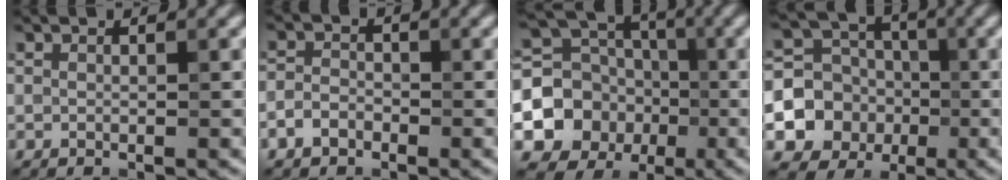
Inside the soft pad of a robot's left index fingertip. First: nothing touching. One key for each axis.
{"total": 2.0, "fx": -1.3, "fy": 1.4, "fz": 0.8, "tx": -0.004, "ty": 0.006, "tz": -0.034}
{"total": 9.2, "fx": -1.5, "fy": 8.1, "fz": 4.2, "tx": -0.093, "ty": -0.012, "tz": -0.031}
{"total": 7.4, "fx": -1.6, "fy": 6.5, "fz": 3.0, "tx": -0.064, "ty": -0.008, "tz": -0.043}